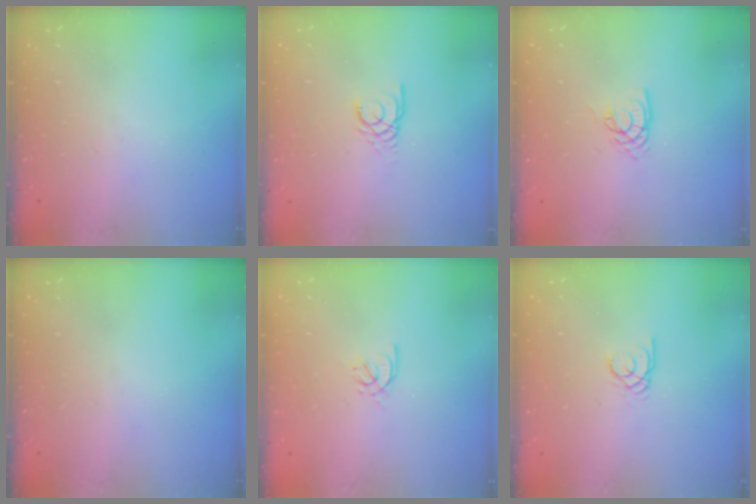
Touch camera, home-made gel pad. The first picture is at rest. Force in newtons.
{"total": 2.9, "press": 2.9, "slide": 0.3}
{"total": 4.2, "press": 4.2, "slide": 0.0}
{"total": 0.0}
{"total": 2.4, "press": 2.3, "slide": 0.6}
{"total": 1.9, "press": 1.9, "slide": 0.1}